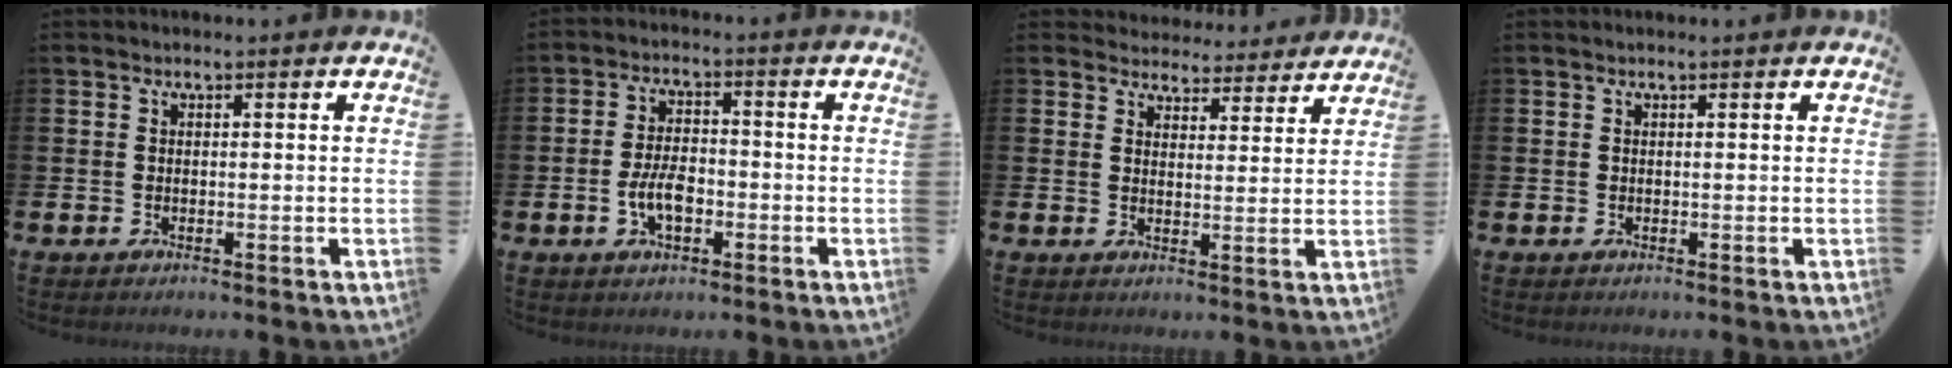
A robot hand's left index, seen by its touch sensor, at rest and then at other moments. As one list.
[{"total": 4.8, "force": [-1.4, 2.5, 3.8], "torque": [-0.063, 0.002, -0.029]}, {"total": 4.2, "force": [4.0, 1.2, -0.3], "torque": [-0.010, -0.031, 0.070]}, {"total": 0.0}]